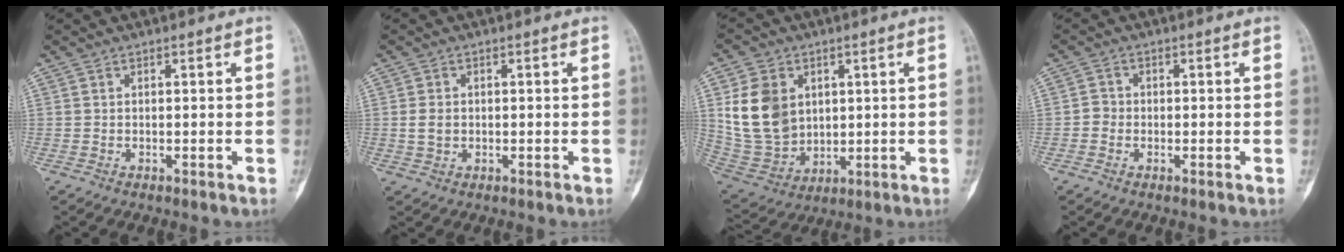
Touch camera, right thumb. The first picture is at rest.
{"total": 2.6, "force": [0.0, 2.0, 1.6], "torque": [-0.022, 0.002, 0.002]}
{"total": 14.0, "force": [3.5, 10.8, 8.1], "torque": [-0.132, -0.016, 0.087]}
{"total": 2.0, "force": [-0.6, 1.8, 0.5], "torque": [0.008, 0.008, -0.016]}